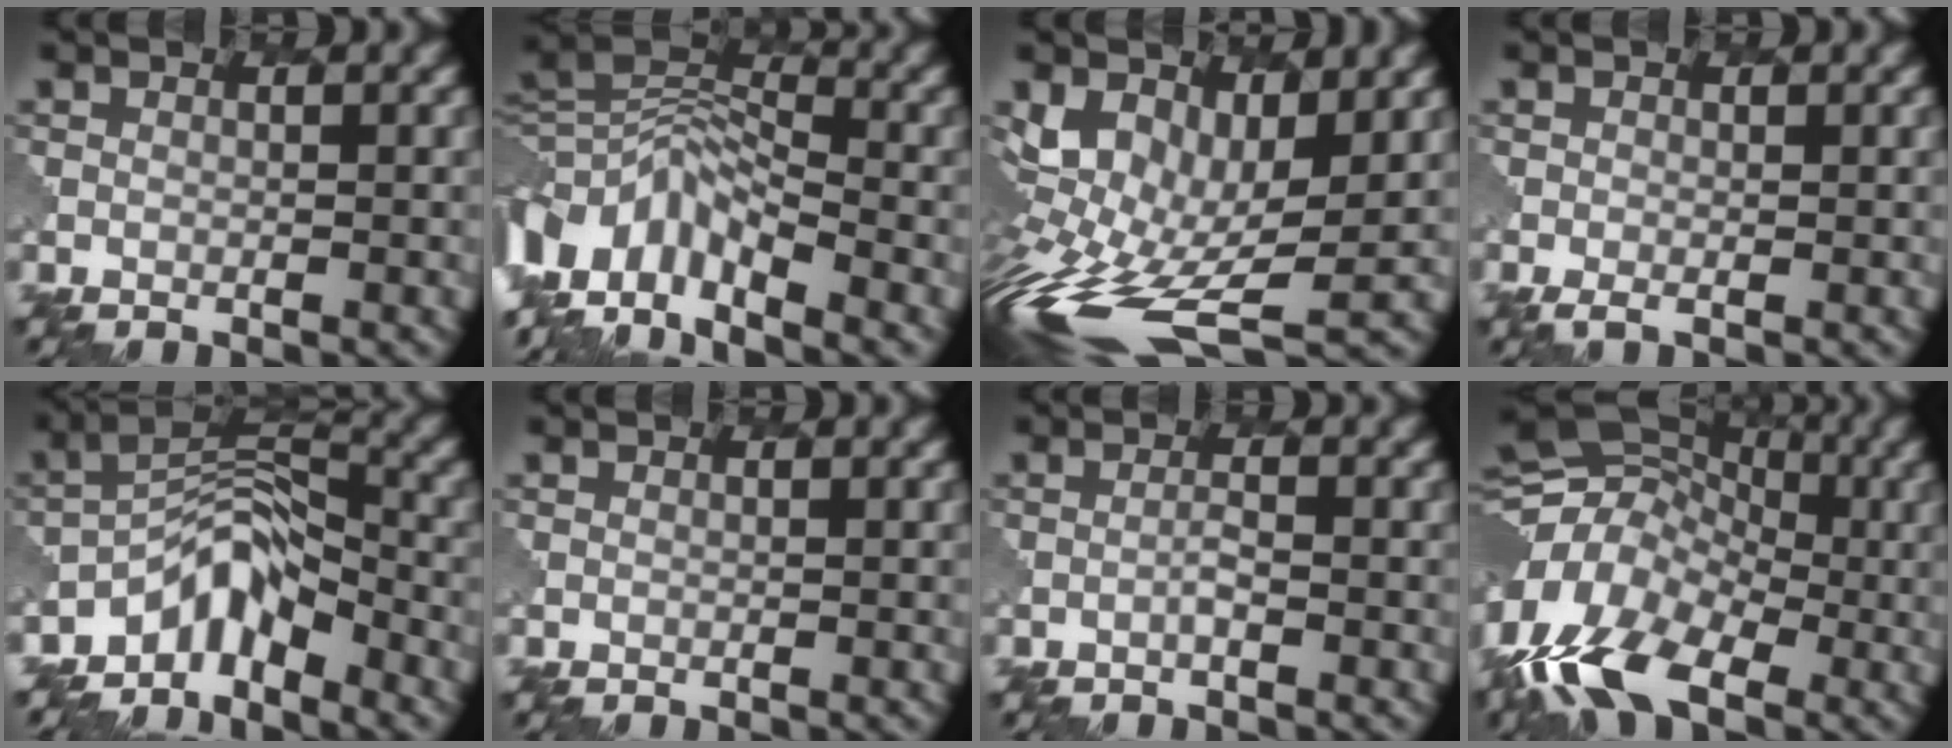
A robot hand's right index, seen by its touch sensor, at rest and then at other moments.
{"total": 9.9, "force": [-4.8, 4.9, 7.1], "torque": [-0.124, 0.010, -0.105]}
{"total": 11.6, "force": [-0.9, 6.3, 9.7], "torque": [-0.200, -0.017, -0.007]}
{"total": 1.3, "force": [-0.5, 0.5, 1.1], "torque": [-0.025, -0.002, -0.011]}
{"total": 5.1, "force": [-3.9, 2.0, 2.7], "torque": [-0.031, 0.005, -0.081]}
{"total": 0.0}
{"total": 0.7, "force": [-0.3, 0.0, 0.6], "torque": [-0.011, 0.004, -0.007]}
{"total": 13.6, "force": [-5.6, 8.4, 9.1], "torque": [-0.187, 0.003, -0.119]}